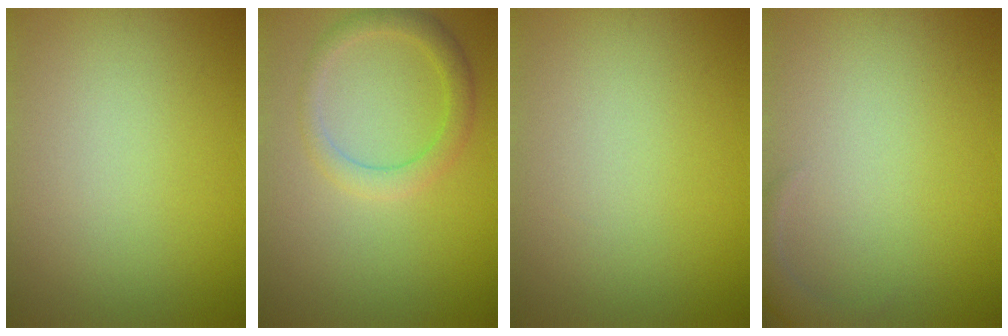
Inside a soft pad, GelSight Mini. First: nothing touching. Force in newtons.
{"total": 2.7, "press": 2.6, "slide": 0.2}
{"total": 0.0}
{"total": 1.7, "press": 1.7, "slide": 0.2}